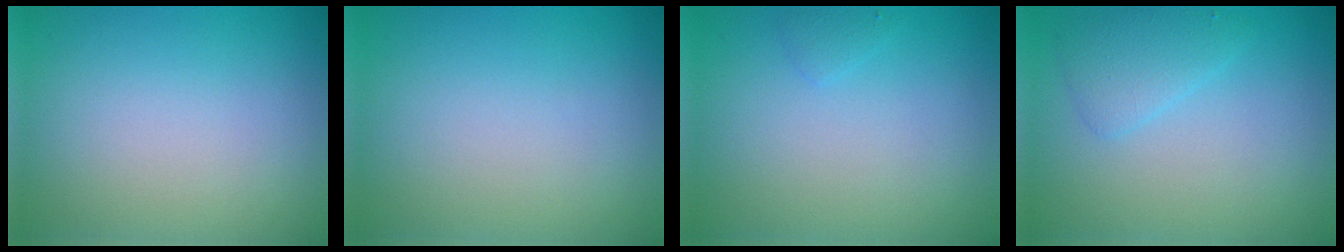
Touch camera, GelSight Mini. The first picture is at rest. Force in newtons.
{"total": 0.0}
{"total": 0.6, "press": 0.6, "slide": 0.0}
{"total": 2.1, "press": 2.1, "slide": 0.1}